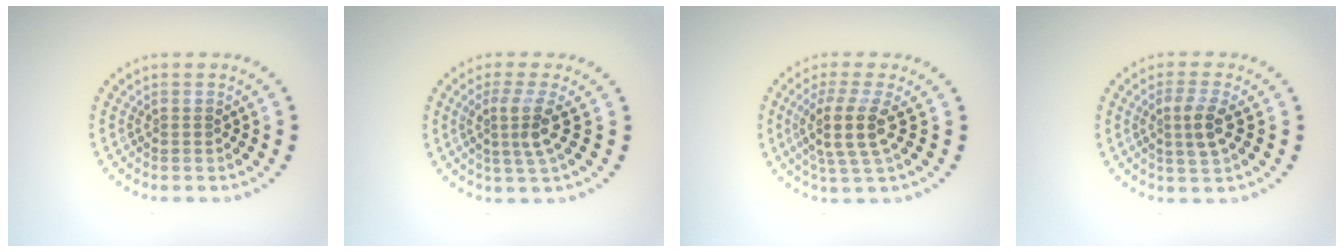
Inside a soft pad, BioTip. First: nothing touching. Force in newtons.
{"total": 2.9, "press": 2.1, "slide": 2.0}
{"total": 3.8, "press": 3.0, "slide": 2.3}
{"total": 2.5, "press": 2.3, "slide": 1.0}